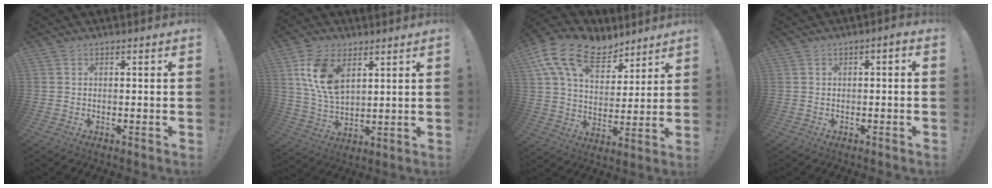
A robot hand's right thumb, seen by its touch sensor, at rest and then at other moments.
{"total": 12.8, "force": [5.9, 7.6, 8.6], "torque": [-0.176, -0.016, 0.109]}
{"total": 17.8, "force": [10.7, 10.0, 10.0], "torque": [-0.178, -0.056, 0.199]}
{"total": 1.7, "force": [-1.2, 0.6, 1.1], "torque": [-0.020, 0.010, -0.021]}